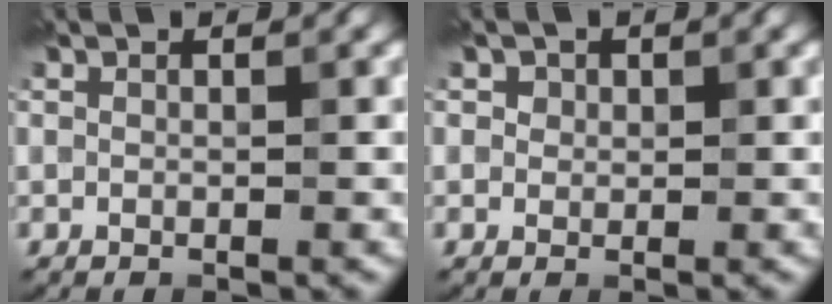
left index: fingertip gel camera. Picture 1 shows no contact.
{"total": 0.8, "force": [0.4, 0.7, 0.0], "torque": [0.006, -0.001, 0.004]}